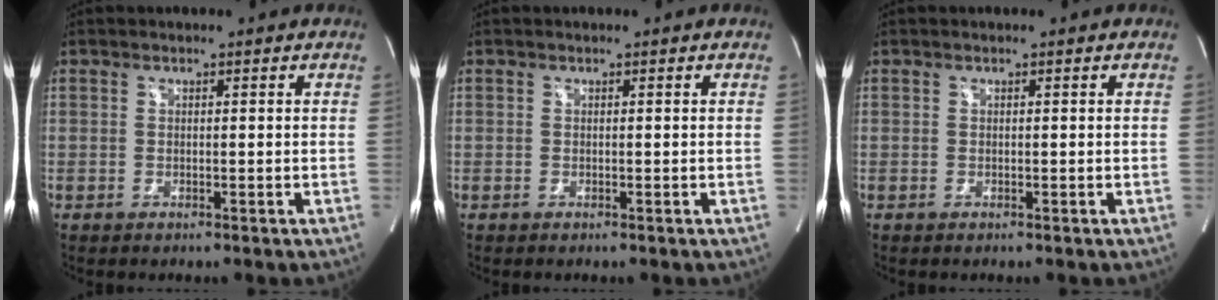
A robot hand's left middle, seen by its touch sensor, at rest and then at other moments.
{"total": 0.0}
{"total": 0.0}